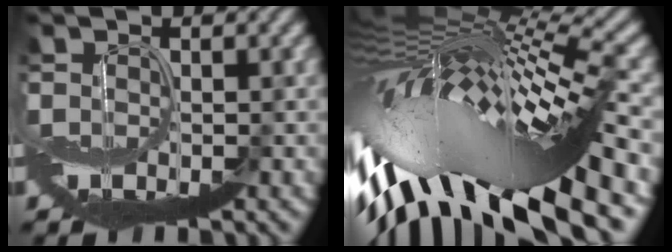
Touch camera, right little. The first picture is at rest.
{"total": 17.1, "force": [-4.3, 5.0, 15.8], "torque": [-0.272, 0.009, -0.070]}